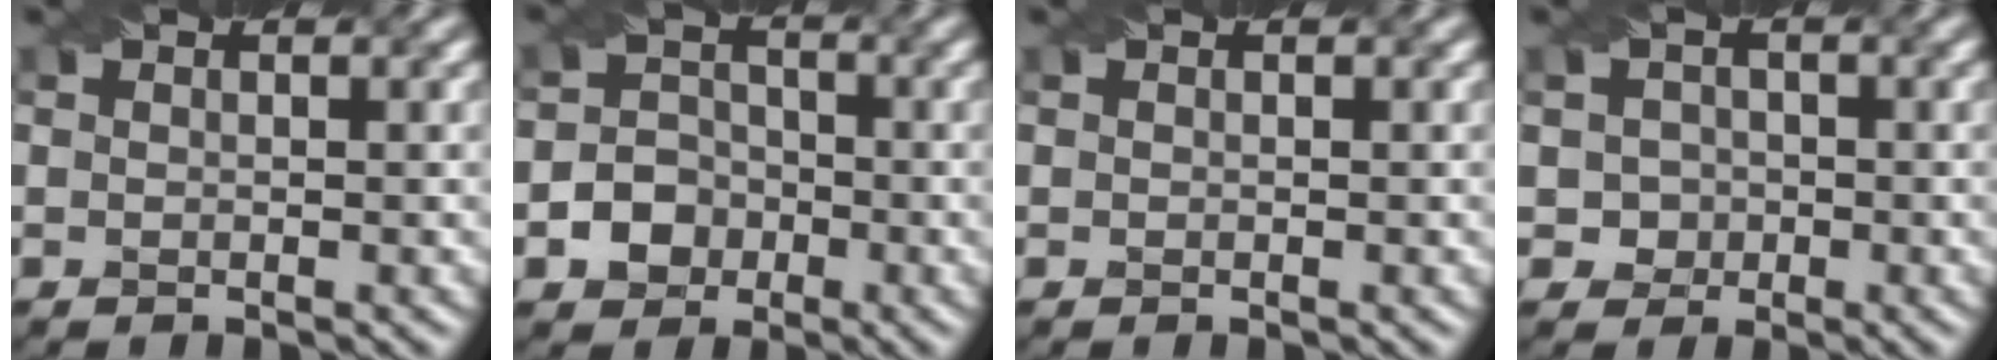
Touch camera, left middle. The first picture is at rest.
{"total": 3.8, "force": [-1.5, 3.3, 1.3], "torque": [-0.001, 0.000, -0.036]}
{"total": 0.0}
{"total": 1.9, "force": [-0.2, 1.9, 0.3], "torque": [0.007, 0.000, 0.001]}